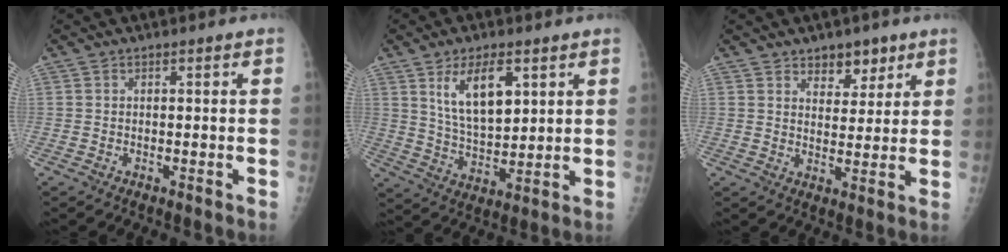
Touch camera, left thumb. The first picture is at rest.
{"total": 11.3, "force": [4.9, 5.3, 8.7], "torque": [-0.133, -0.026, 0.101]}
{"total": 5.9, "force": [3.9, 3.5, 2.6], "torque": [-0.006, -0.025, 0.060]}